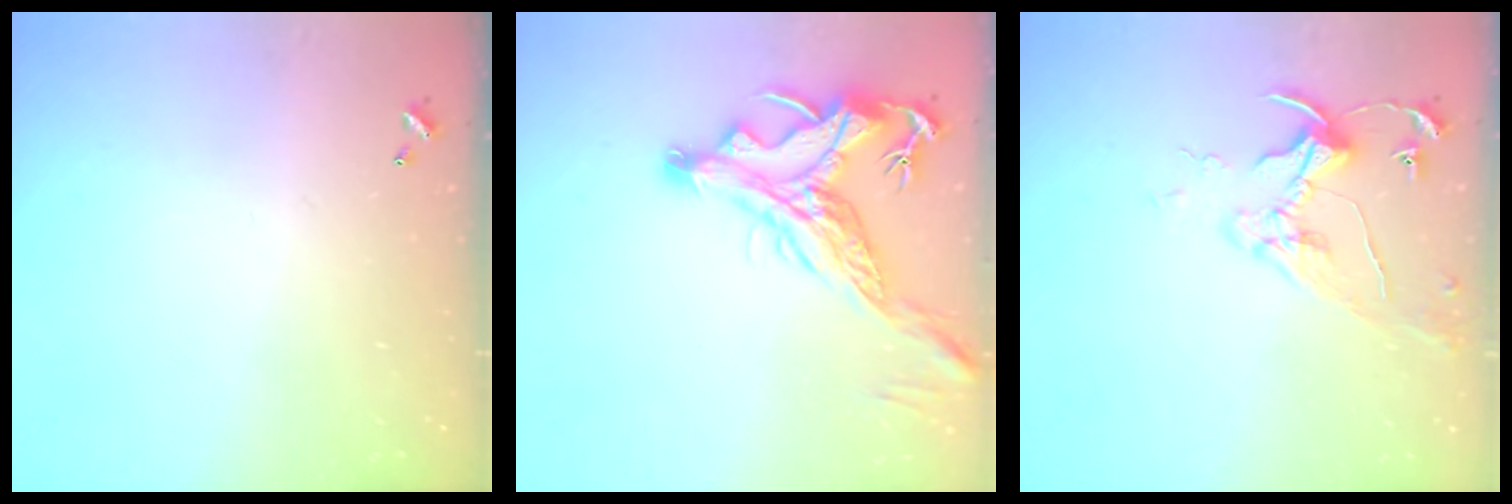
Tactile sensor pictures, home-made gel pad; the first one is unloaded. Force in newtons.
{"total": 4.7, "press": 4.5, "slide": 1.2}
{"total": 8.5, "press": 8.4, "slide": 0.9}